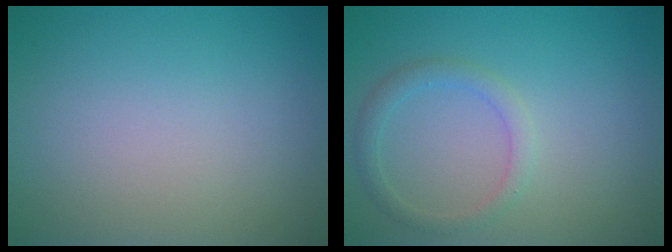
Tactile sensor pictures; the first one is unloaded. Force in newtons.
{"total": 1.8, "press": 1.8, "slide": 0.1}